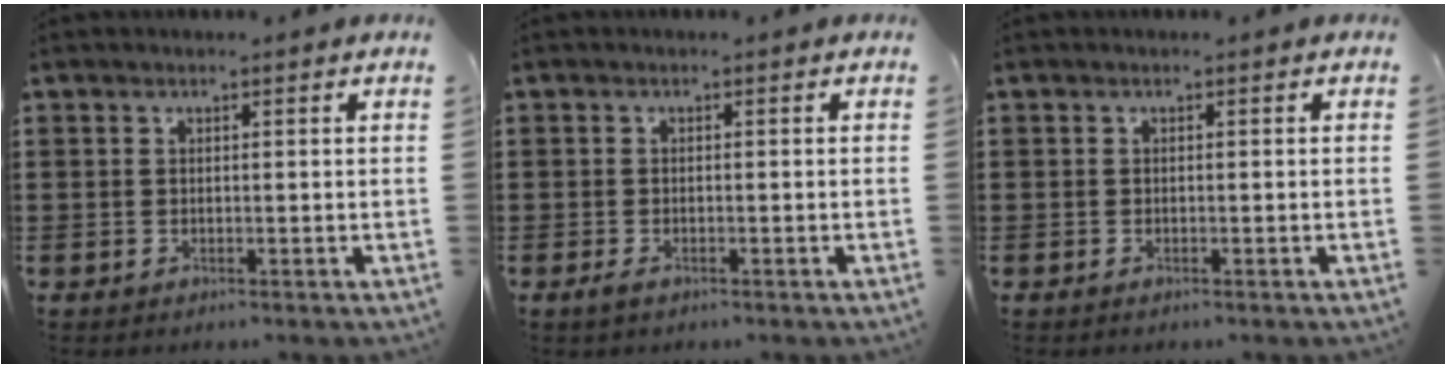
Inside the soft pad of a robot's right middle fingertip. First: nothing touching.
{"total": 1.2, "force": [-0.7, 0.6, 0.7], "torque": [-0.014, 0.001, -0.015]}
{"total": 0.0}